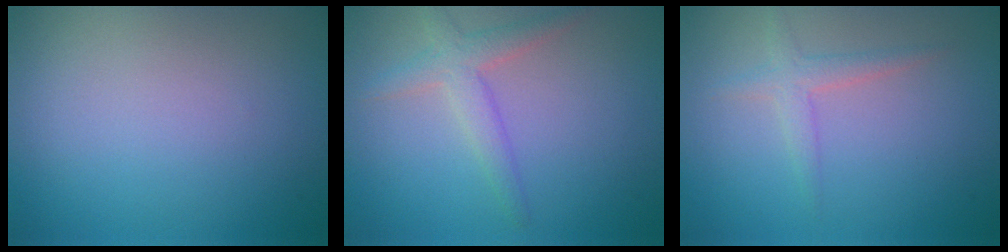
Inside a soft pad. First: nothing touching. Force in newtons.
{"total": 2.6, "press": 2.6, "slide": 0.2}
{"total": 1.8, "press": 1.8, "slide": 0.0}